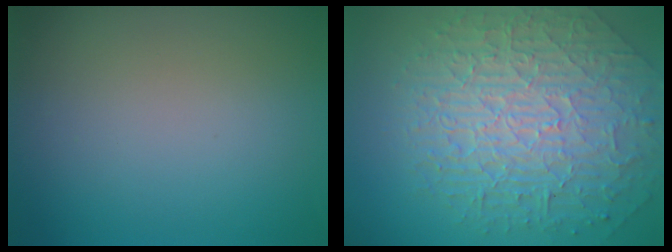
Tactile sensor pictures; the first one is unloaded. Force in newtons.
{"total": 10.1, "press": 6.6, "slide": 7.6}